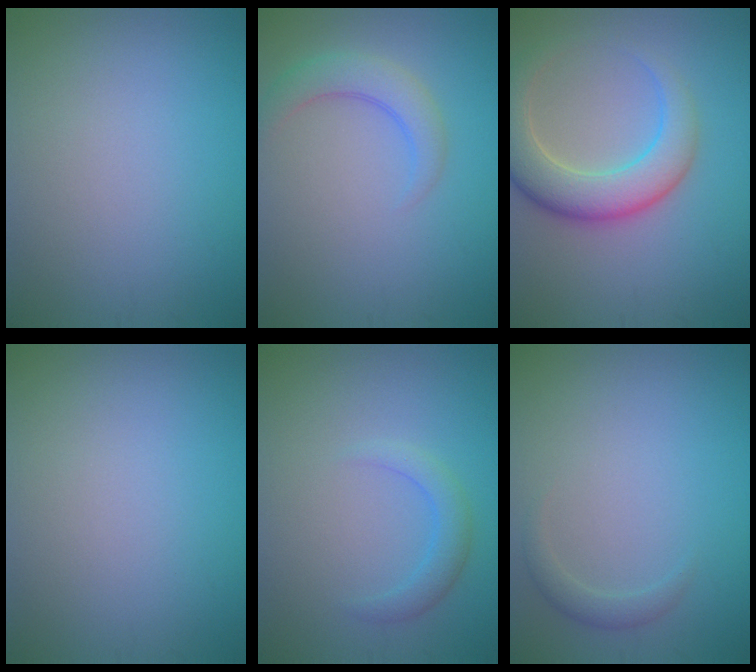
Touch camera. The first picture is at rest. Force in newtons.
{"total": 3.0, "press": 3.0, "slide": 0.3}
{"total": 6.1, "press": 6.1, "slide": 0.4}
{"total": 0.0}
{"total": 2.0, "press": 2.0, "slide": 0.1}
{"total": 1.2, "press": 1.2, "slide": 0.1}